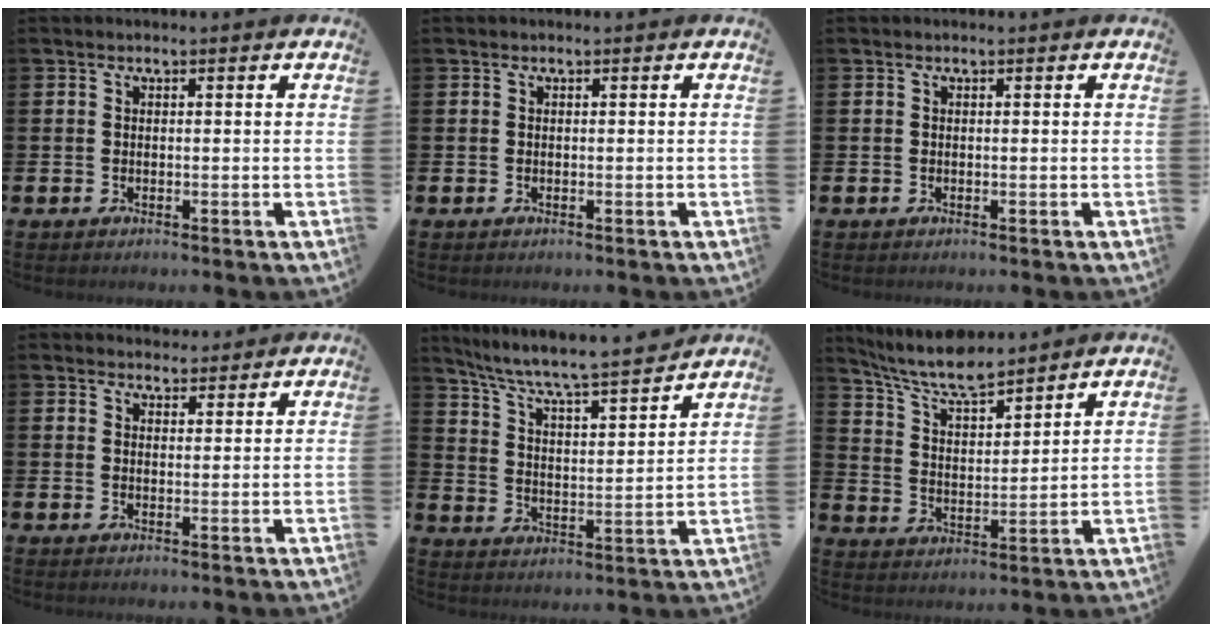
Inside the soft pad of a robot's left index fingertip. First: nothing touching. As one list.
[{"total": 0.0}, {"total": 0.0}, {"total": 2.9, "force": [2.7, 0.9, -0.1], "torque": [0.010, -0.014, 0.048]}, {"total": 7.0, "force": [6.5, 0.4, 2.4], "torque": [-0.076, -0.055, 0.106]}, {"total": 7.5, "force": [6.9, 1.3, 2.7], "torque": [-0.080, -0.038, 0.122]}]